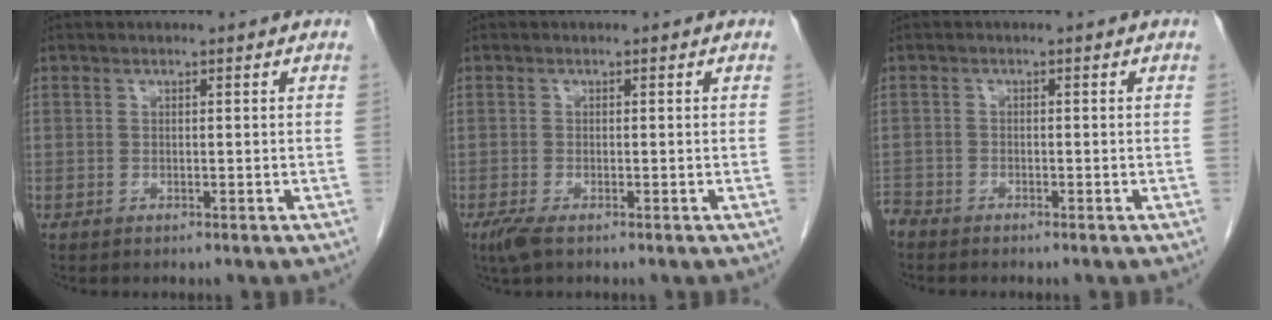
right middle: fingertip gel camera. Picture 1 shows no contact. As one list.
[{"total": 2.2, "force": [-1.4, 0.5, 1.7], "torque": [-0.041, -0.008, -0.027]}, {"total": 2.1, "force": [-2.1, 0.5, 0.0], "torque": [-0.001, -0.007, -0.040]}]